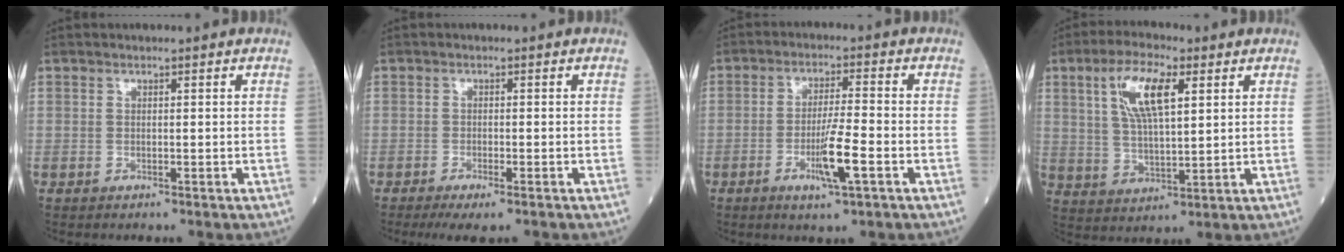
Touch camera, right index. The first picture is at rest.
{"total": 4.3, "force": [-3.1, 0.8, 2.9], "torque": [-0.048, -0.010, -0.046]}
{"total": 6.8, "force": [-2.7, 0.0, 6.3], "torque": [-0.122, -0.012, -0.049]}
{"total": 9.6, "force": [3.6, 2.6, 8.5], "torque": [-0.174, 0.009, 0.072]}